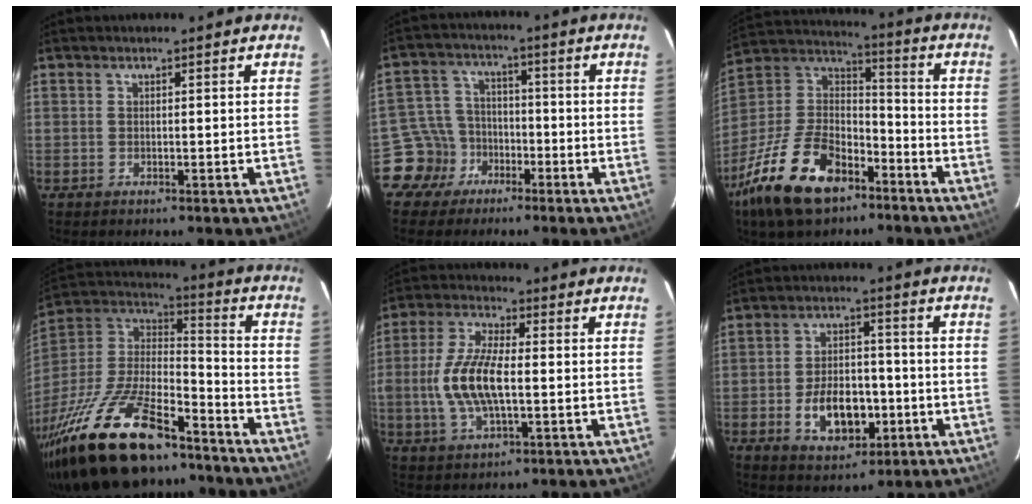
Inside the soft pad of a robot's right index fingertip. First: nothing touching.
{"total": 7.9, "force": [-4.7, 6.4, 0.1], "torque": [-0.021, 0.027, -0.086]}
{"total": 22.4, "force": [-13.4, 11.9, 13.4], "torque": [-0.297, -0.001, -0.233]}
{"total": 32.0, "force": [-22.1, 12.7, 19.3], "torque": [-0.402, -0.025, -0.357]}
{"total": 11.8, "force": [-1.3, 4.9, 10.6], "torque": [-0.226, 0.005, -0.026]}
{"total": 11.3, "force": [-3.5, 7.0, 8.1], "torque": [-0.157, 0.010, -0.041]}